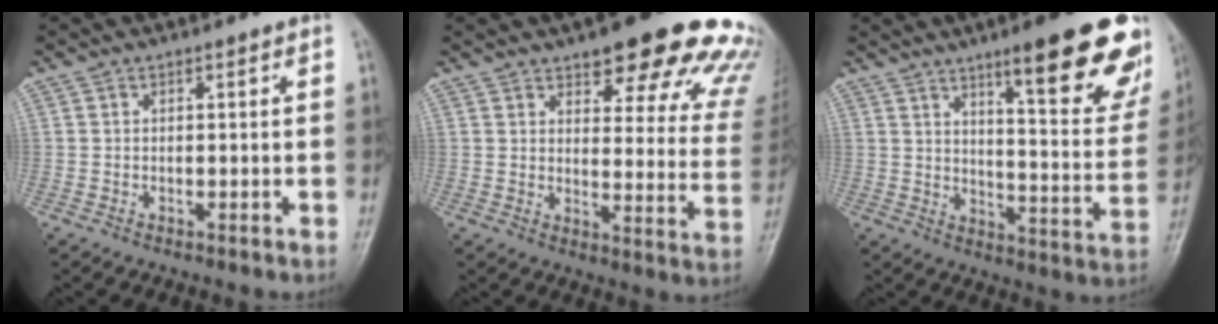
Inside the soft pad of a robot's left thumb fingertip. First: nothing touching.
{"total": 23.1, "force": [17.2, 7.7, 13.5], "torque": [-0.118, -0.076, 0.193]}
{"total": 22.4, "force": [13.4, 4.9, 17.2], "torque": [-0.192, -0.064, 0.185]}